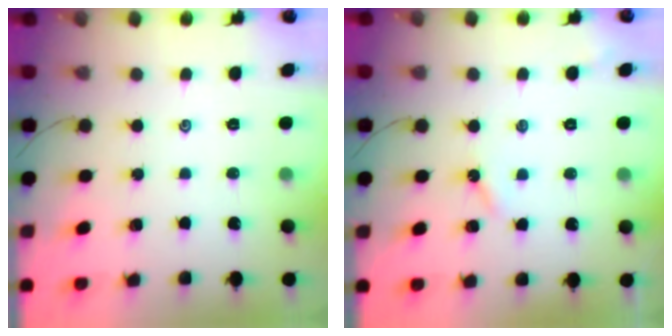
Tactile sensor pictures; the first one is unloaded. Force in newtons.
{"total": 2.9, "press": 2.8, "slide": 0.3}